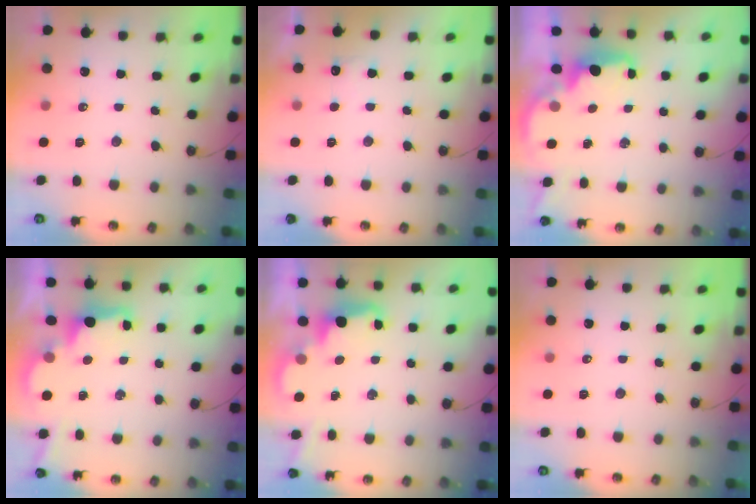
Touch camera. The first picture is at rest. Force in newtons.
{"total": 3.8, "press": 3.7, "slide": 1.1}
{"total": 2.4, "press": 2.2, "slide": 0.8}
{"total": 2.6, "press": 2.4, "slide": 0.8}
{"total": 2.5, "press": 2.5, "slide": 0.5}
{"total": 0.0}